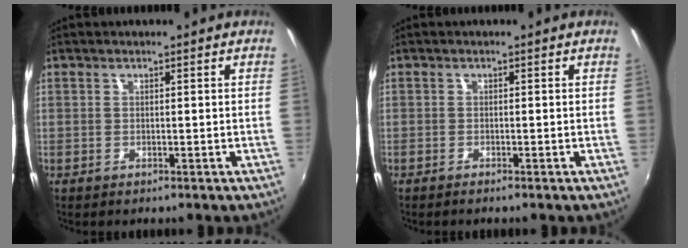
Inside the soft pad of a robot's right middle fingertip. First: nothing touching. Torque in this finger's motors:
{"motor_torque": [-0.93, -0.27, 0.20, -0.01]}